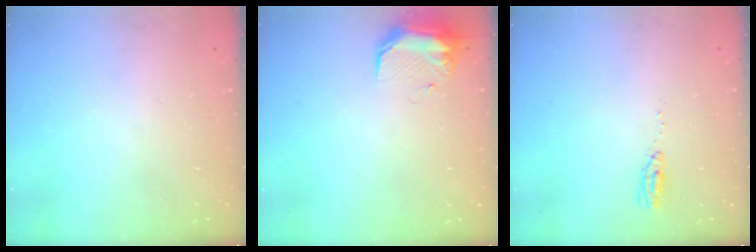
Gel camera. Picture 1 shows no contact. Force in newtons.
{"total": 9.3, "press": 9.1, "slide": 1.9}
{"total": 3.7, "press": 3.4, "slide": 1.4}